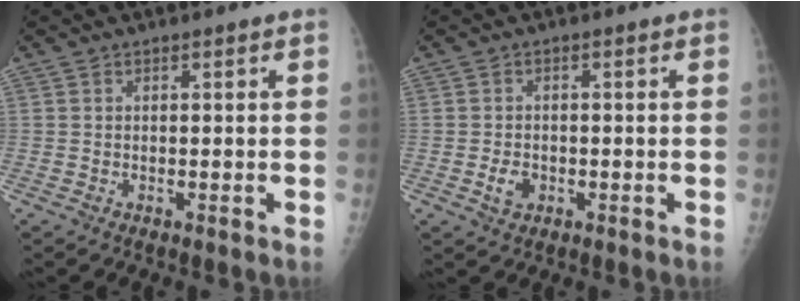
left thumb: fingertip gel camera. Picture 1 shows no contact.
{"total": 3.0, "force": [-0.9, 2.2, 1.7], "torque": [-0.025, 0.002, -0.013]}